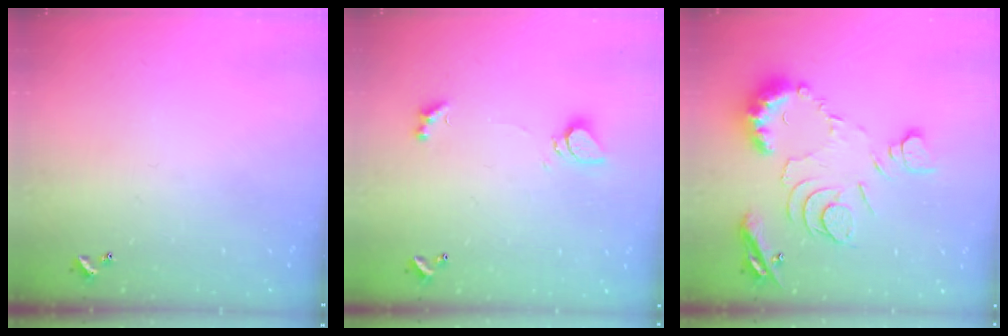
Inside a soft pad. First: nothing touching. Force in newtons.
{"total": 1.0, "press": 0.9, "slide": 0.4}
{"total": 11.6, "press": 11.5, "slide": 1.2}